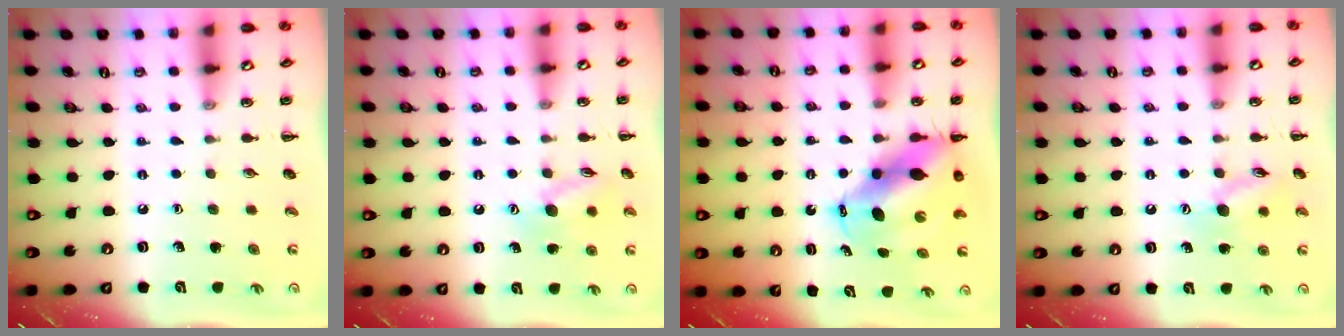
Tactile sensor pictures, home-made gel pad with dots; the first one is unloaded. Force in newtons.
{"total": 10.5, "press": 10.5, "slide": 0.9}
{"total": 11.3, "press": 10.9, "slide": 3.2}
{"total": 10.7, "press": 10.6, "slide": 1.5}